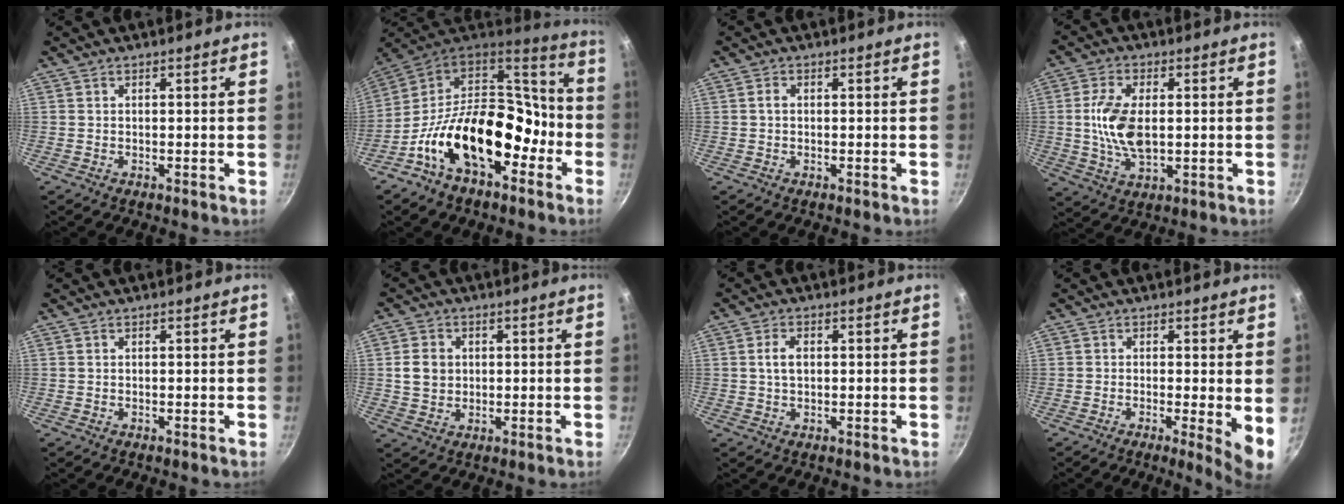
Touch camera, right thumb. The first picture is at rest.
{"total": 23.4, "force": [-7.5, 14.3, 17.0], "torque": [-0.244, 0.075, -0.136]}
{"total": 1.0, "force": [0.0, 0.7, 0.7], "torque": [-0.012, 0.005, 0.000]}
{"total": 10.4, "force": [0.4, 5.7, 8.7], "torque": [-0.167, 0.000, 0.009]}
{"total": 0.0}
{"total": 5.5, "force": [0.6, 4.7, 2.8], "torque": [-0.035, 0.004, 0.010]}
{"total": 3.3, "force": [0.4, 2.0, 2.6], "torque": [-0.041, 0.005, 0.007]}
{"total": 5.8, "force": [-0.4, 0.9, 5.7], "torque": [-0.077, -0.016, -0.005]}